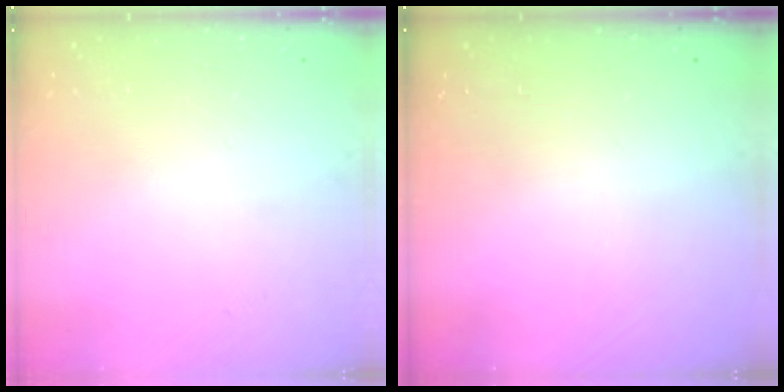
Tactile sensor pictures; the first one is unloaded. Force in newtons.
{"total": 0.0}